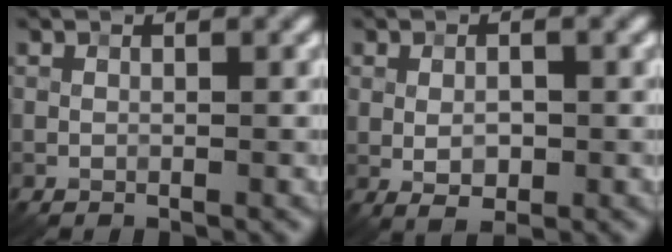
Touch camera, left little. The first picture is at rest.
{"total": 2.5, "force": [-0.2, 1.3, 2.1], "torque": [-0.041, -0.002, -0.001]}